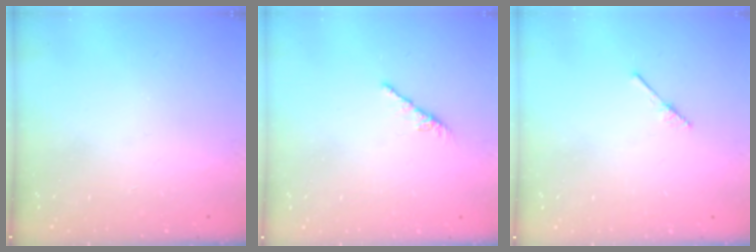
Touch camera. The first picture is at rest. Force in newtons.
{"total": 0.0}
{"total": 2.5, "press": 2.4, "slide": 0.3}